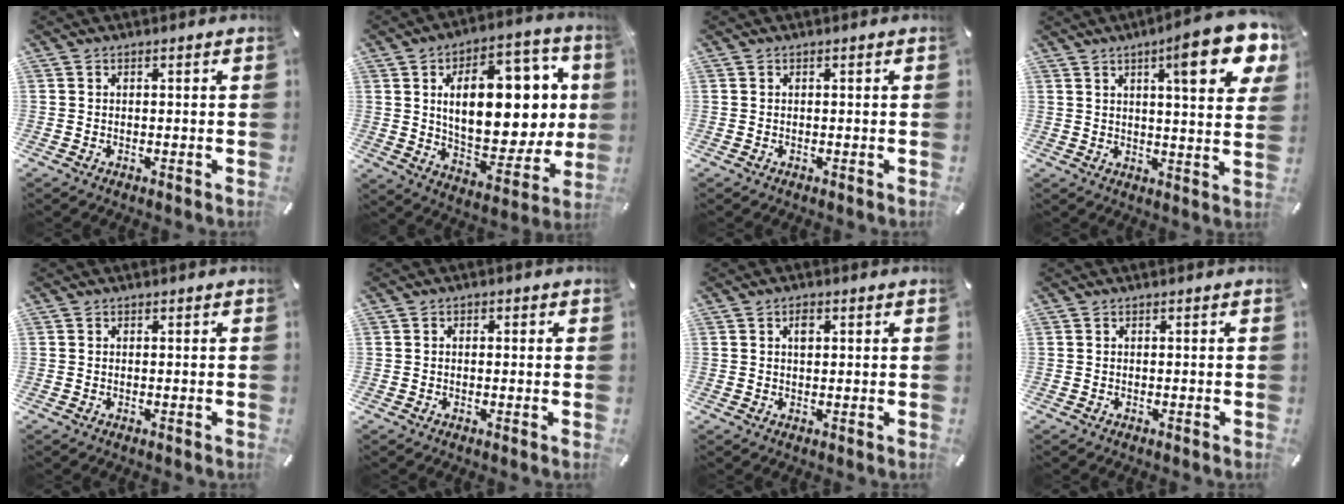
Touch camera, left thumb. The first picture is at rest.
{"total": 21.8, "force": [5.2, 12.4, 17.2], "torque": [-0.253, -0.025, 0.086]}
{"total": 0.0}
{"total": 15.1, "force": [7.9, 3.7, 12.3], "torque": [-0.165, -0.040, 0.115]}
{"total": 0.0}
{"total": 1.0, "force": [-0.1, 0.8, 0.6], "torque": [-0.004, 0.003, -0.005]}
{"total": 2.1, "force": [0.7, 1.1, 1.7], "torque": [-0.028, 0.002, 0.010]}
{"total": 0.0}